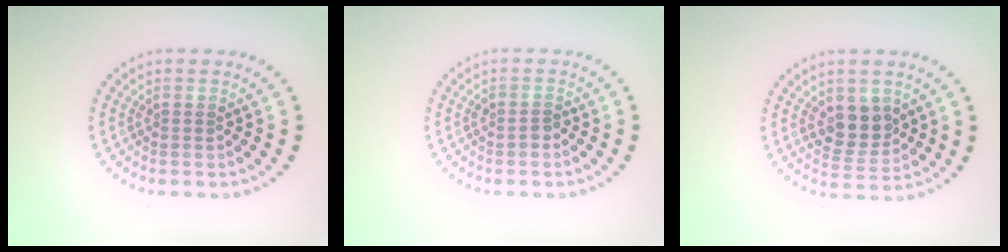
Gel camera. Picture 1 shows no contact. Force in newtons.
{"total": 0.7, "press": 0.7, "slide": 0.3}
{"total": 3.6, "press": 3.4, "slide": 1.1}